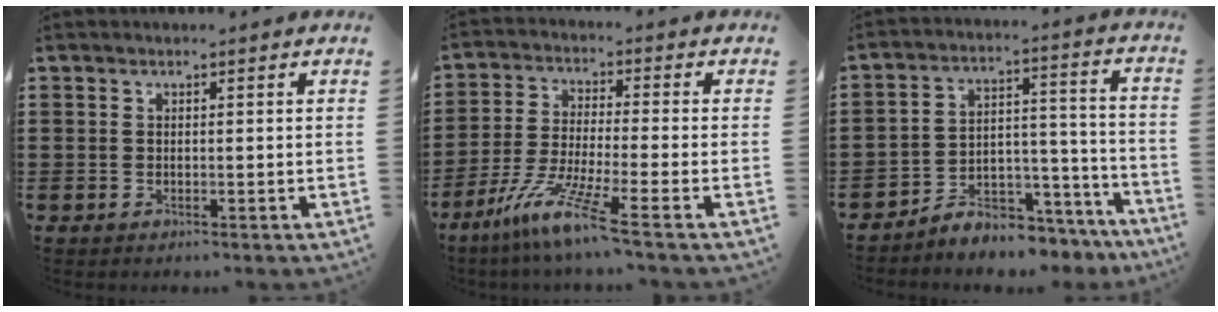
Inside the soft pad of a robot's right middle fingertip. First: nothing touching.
{"total": 8.3, "force": [-5.9, -0.5, 5.8], "torque": [-0.129, -0.022, -0.117]}
{"total": 5.7, "force": [-5.4, 1.4, 0.8], "torque": [-0.014, 0.013, -0.106]}